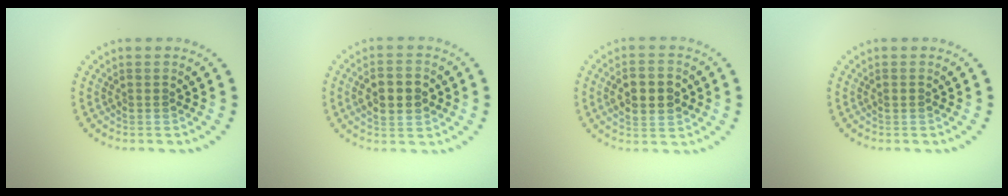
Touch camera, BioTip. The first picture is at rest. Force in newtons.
{"total": 4.6, "press": 4.6, "slide": 0.2}
{"total": 4.6, "press": 4.6, "slide": 0.2}
{"total": 0.7, "press": 0.7, "slide": 0.1}